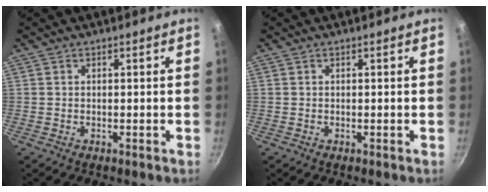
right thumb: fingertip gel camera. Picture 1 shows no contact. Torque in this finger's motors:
{"motor_torque": [0.05, 0.00, 0.01, -0.01, 0.00]}